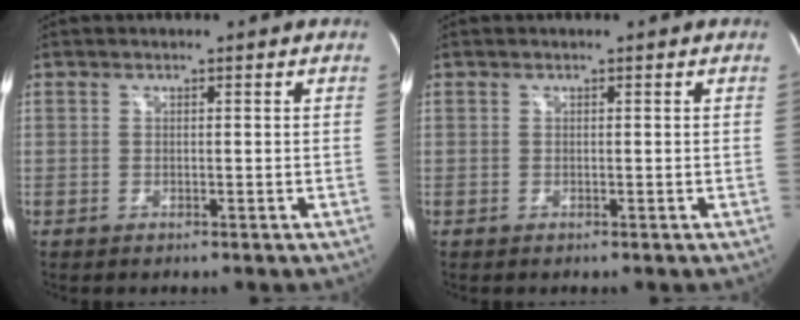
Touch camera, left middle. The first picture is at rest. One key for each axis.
{"total": 0.0}